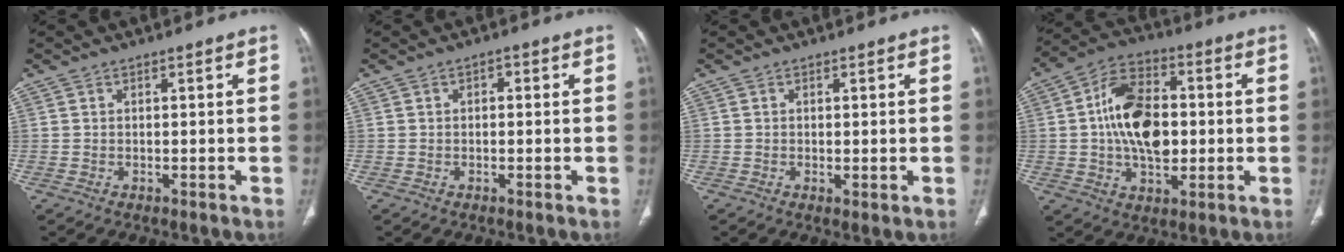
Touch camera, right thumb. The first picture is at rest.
{"total": 1.2, "force": [0.1, 0.8, 0.9], "torque": [-0.003, 0.004, -0.004]}
{"total": 1.1, "force": [-0.1, 0.3, 1.1], "torque": [-0.023, -0.007, 0.000]}
{"total": 15.5, "force": [0.4, 9.5, 12.2], "torque": [-0.190, 0.019, 0.002]}